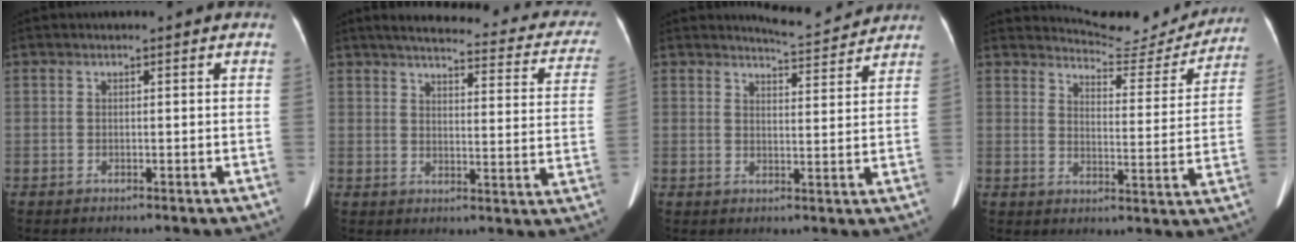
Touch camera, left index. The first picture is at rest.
{"total": 25.6, "force": [21.9, 5.8, 11.8], "torque": [-0.145, -0.013, 0.240]}
{"total": 5.5, "force": [5.5, 0.1, 0.0], "torque": [-0.012, -0.007, 0.073]}
{"total": 11.7, "force": [11.7, 1.3, 0.2], "torque": [-0.002, -0.034, 0.143]}